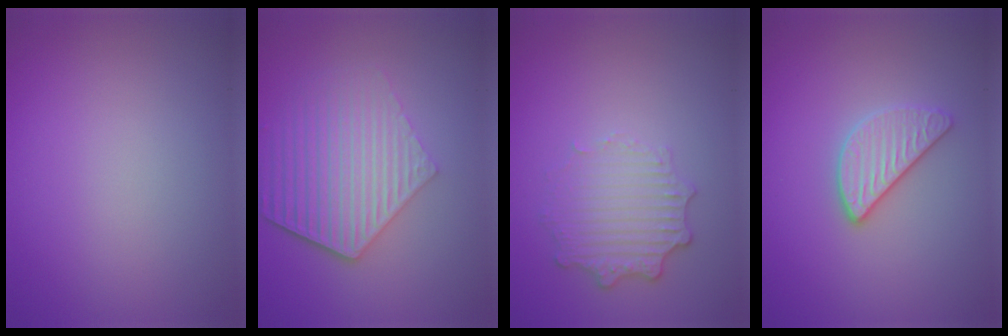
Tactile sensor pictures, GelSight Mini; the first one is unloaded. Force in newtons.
{"total": 6.1, "press": 4.5, "slide": 4.1}
{"total": 3.4, "press": 2.7, "slide": 2.1}
{"total": 2.8, "press": 2.7, "slide": 0.9}